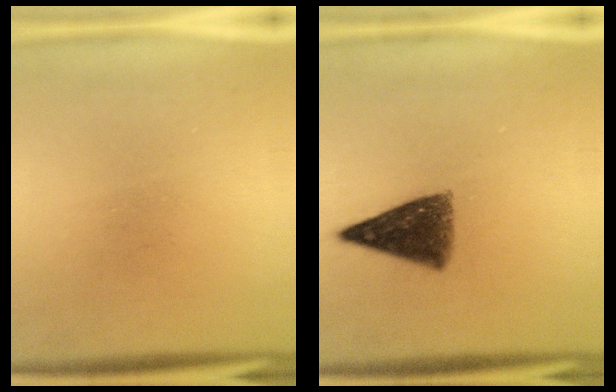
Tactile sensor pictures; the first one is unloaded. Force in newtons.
{"total": 8.4}